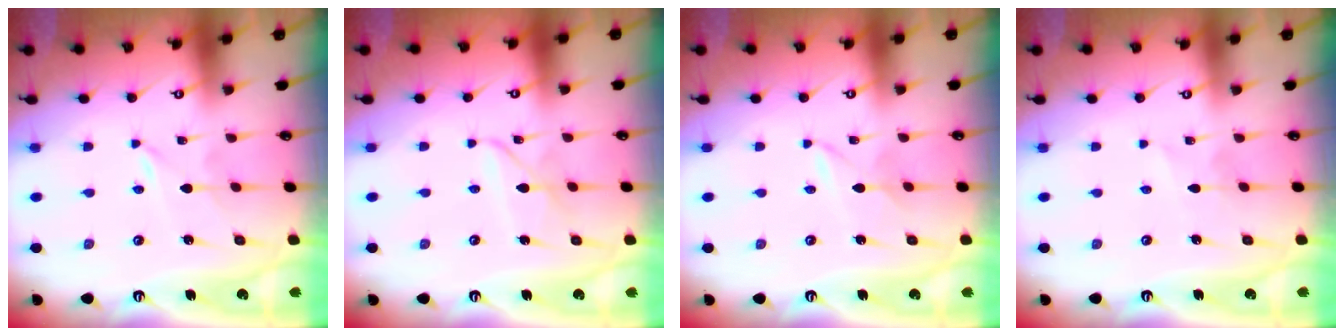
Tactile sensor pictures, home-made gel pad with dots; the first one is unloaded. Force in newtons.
{"total": 3.8, "press": 3.8, "slide": 0.3}
{"total": 2.3, "press": 2.3, "slide": 0.3}
{"total": 1.5, "press": 1.5, "slide": 0.1}